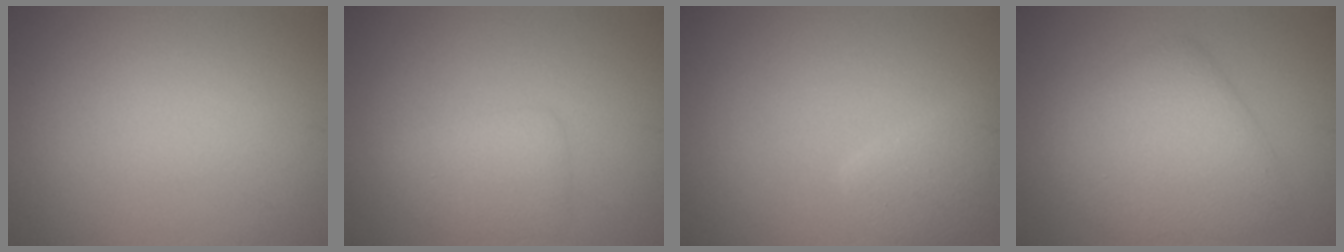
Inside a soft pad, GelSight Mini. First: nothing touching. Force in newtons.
{"total": 2.5, "press": 2.5, "slide": 0.2}
{"total": 2.9, "press": 2.9, "slide": 0.1}
{"total": 5.7, "press": 5.7, "slide": 0.2}